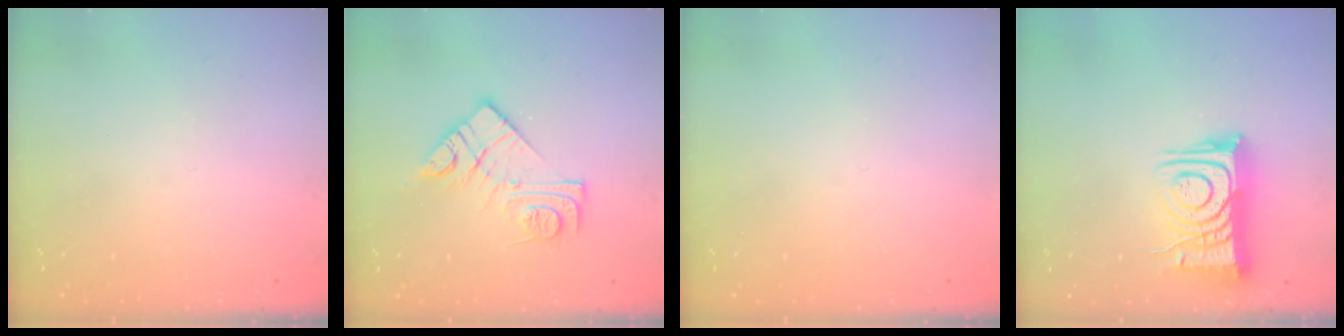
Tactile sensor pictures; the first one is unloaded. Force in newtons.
{"total": 12.6, "press": 12.6, "slide": 0.8}
{"total": 0.0}
{"total": 14.3, "press": 14.2, "slide": 1.6}